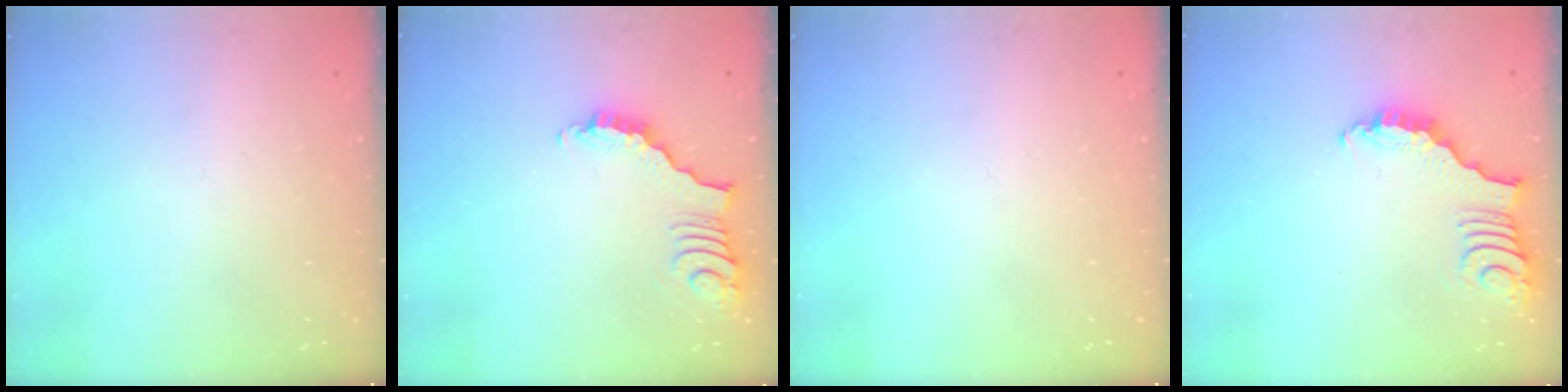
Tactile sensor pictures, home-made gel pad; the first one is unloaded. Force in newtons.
{"total": 2.9, "press": 2.9, "slide": 0.6}
{"total": 1.5, "press": 1.5, "slide": 0.1}
{"total": 2.8, "press": 2.8, "slide": 0.4}